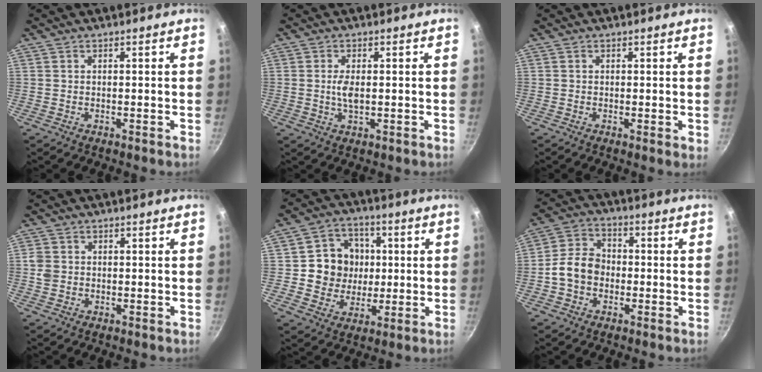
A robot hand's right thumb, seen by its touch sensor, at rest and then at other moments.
{"total": 3.2, "force": [0.1, 1.4, 2.9], "torque": [-0.059, -0.001, 0.002]}
{"total": 0.7, "force": [0.0, 0.1, 0.6], "torque": [-0.009, -0.004, -0.003]}
{"total": 2.7, "force": [-0.1, 2.4, 1.2], "torque": [-0.017, 0.005, -0.003]}
{"total": 11.0, "force": [0.9, 10.2, 4.0], "torque": [-0.025, 0.008, 0.011]}
{"total": 8.0, "force": [-1.6, 6.3, 4.6], "torque": [-0.058, 0.027, -0.043]}